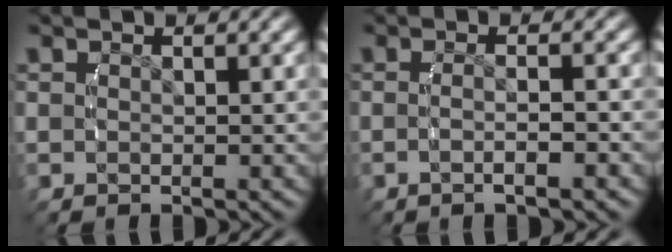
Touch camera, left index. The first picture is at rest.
{"total": 2.3, "force": [-1.1, -0.5, 2.0], "torque": [-0.035, 0.002, -0.016]}